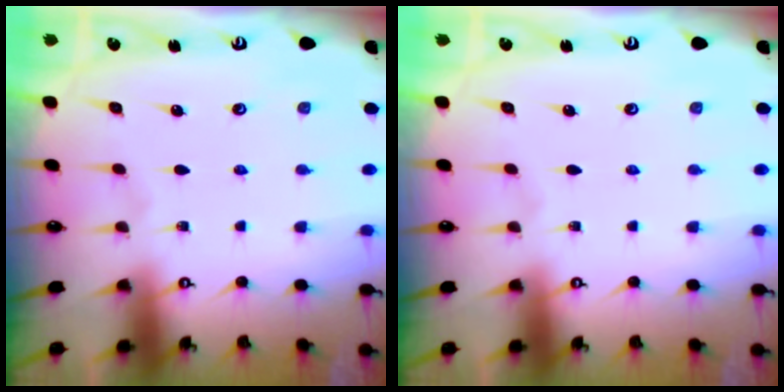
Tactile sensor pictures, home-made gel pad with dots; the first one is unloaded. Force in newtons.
{"total": 0.0}